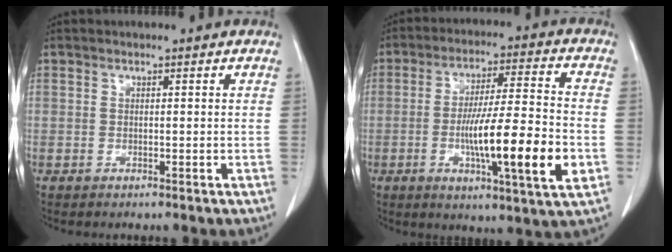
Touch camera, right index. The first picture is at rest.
{"total": 15.8, "force": [-3.7, 0.7, 15.3], "torque": [-0.256, -0.013, -0.063]}